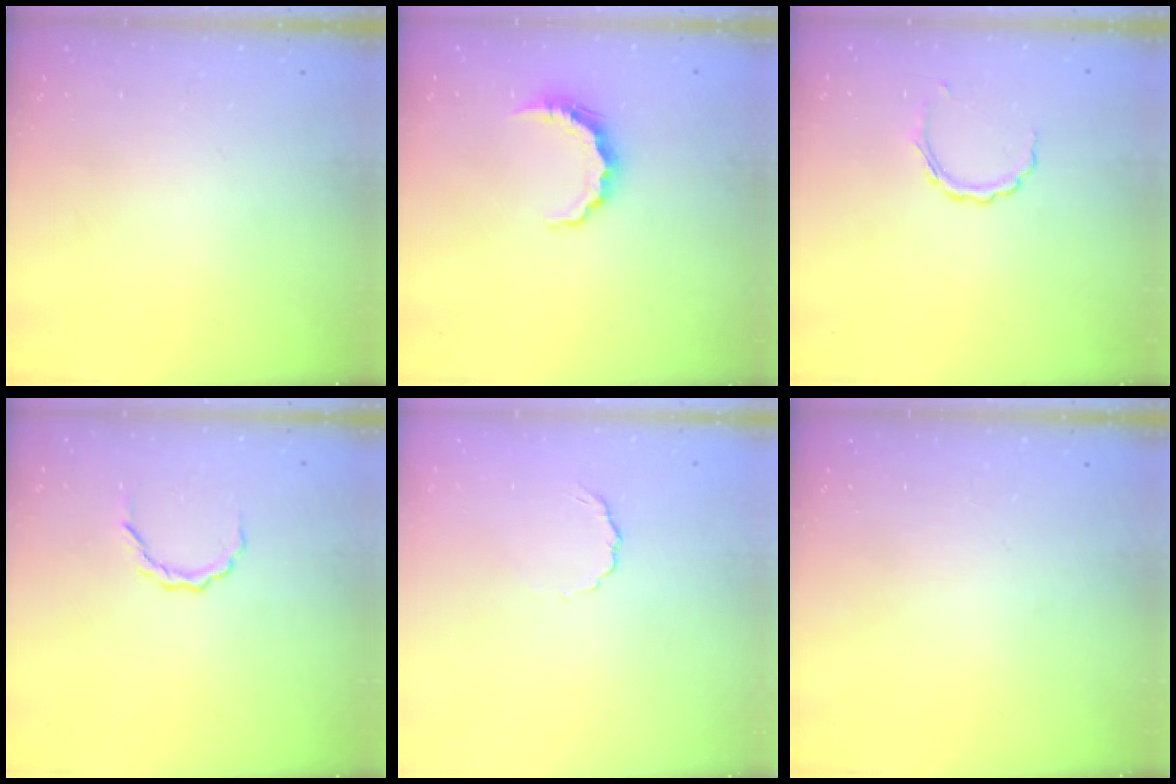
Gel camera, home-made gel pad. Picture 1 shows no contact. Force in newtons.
{"total": 7.1, "press": 7.1, "slide": 0.5}
{"total": 6.1, "press": 6.0, "slide": 0.9}
{"total": 4.1, "press": 4.0, "slide": 0.3}
{"total": 3.4, "press": 3.3, "slide": 0.8}
{"total": 0.0}